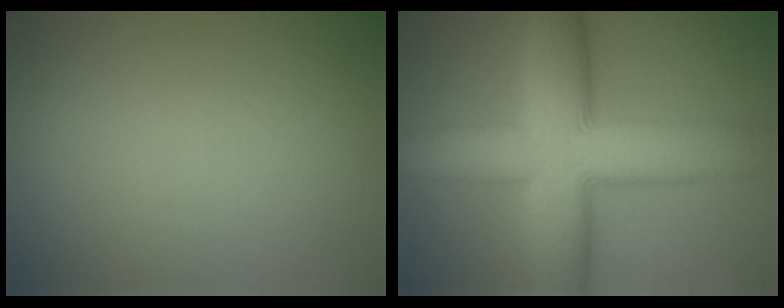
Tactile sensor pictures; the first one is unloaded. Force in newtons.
{"total": 11.3, "press": 11.3, "slide": 0.4}